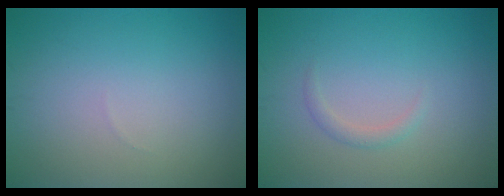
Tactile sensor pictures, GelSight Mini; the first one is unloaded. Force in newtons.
{"total": 1.0, "press": 1.0, "slide": 0.0}